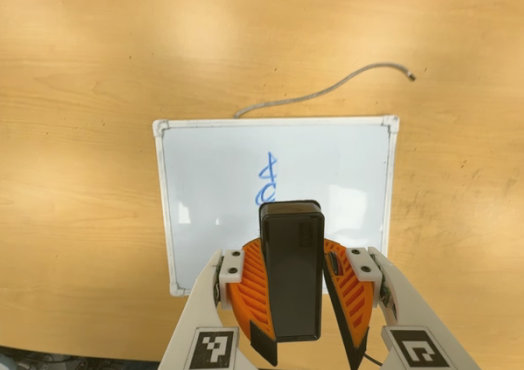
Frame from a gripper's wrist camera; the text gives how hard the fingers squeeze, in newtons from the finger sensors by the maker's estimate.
{"total": 9.4, "left": 9.4, "right": 9.3}